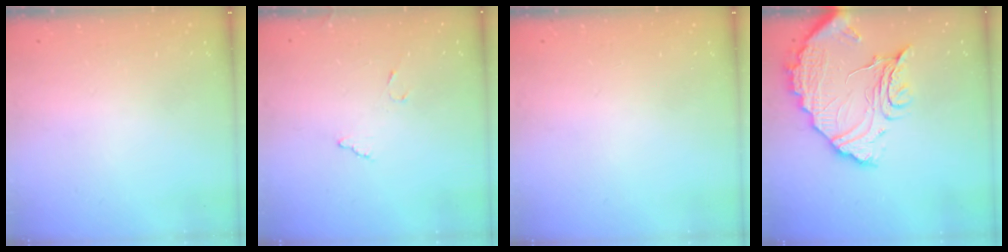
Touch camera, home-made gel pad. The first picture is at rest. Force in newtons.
{"total": 6.3, "press": 6.3, "slide": 0.4}
{"total": 0.0}
{"total": 15.9, "press": 15.8, "slide": 1.2}